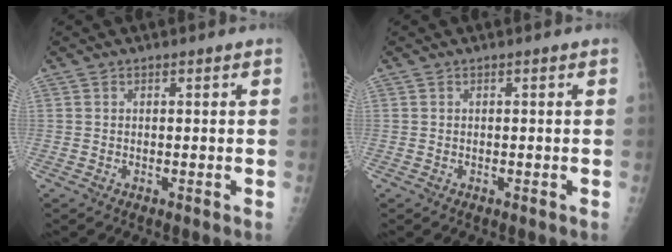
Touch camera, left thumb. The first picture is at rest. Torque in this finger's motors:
{"motor_torque": [0.00, 0.00, 0.00, 0.00, 0.00]}